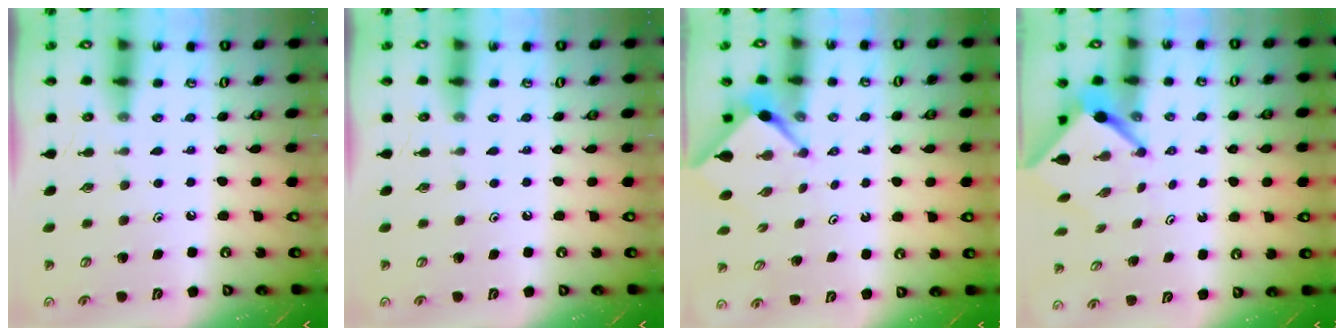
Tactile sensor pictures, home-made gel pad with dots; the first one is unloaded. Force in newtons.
{"total": 0.0}
{"total": 2.1, "press": 2.1, "slide": 0.3}
{"total": 4.4, "press": 4.4, "slide": 0.4}